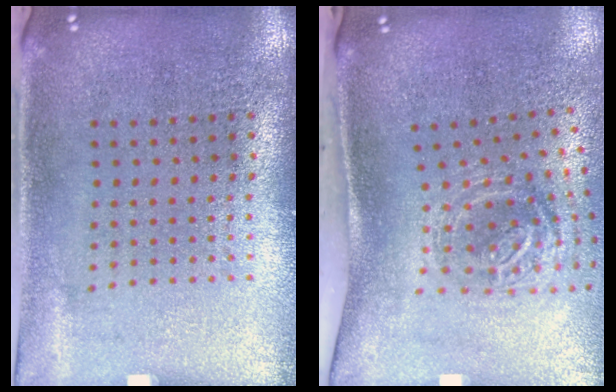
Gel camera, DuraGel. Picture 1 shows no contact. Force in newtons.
{"total": 1.7, "press": 1.2, "slide": 1.3}